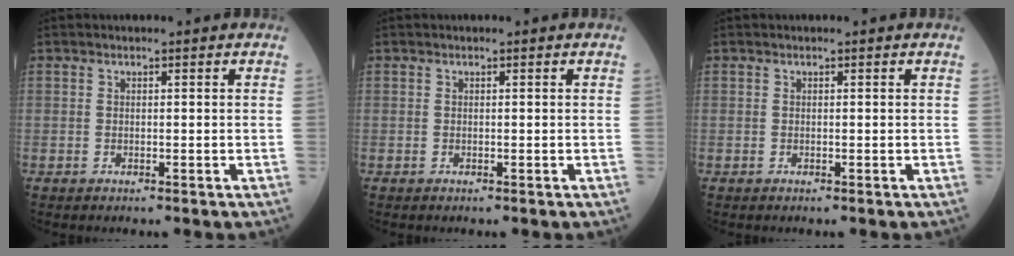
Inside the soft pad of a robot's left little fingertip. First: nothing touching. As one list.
[{"total": 0.0}, {"total": 0.0}]